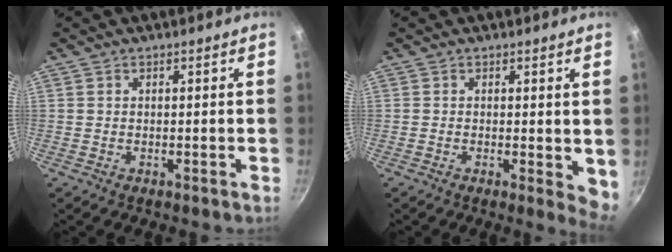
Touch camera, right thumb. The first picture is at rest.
{"total": 4.0, "force": [0.2, 1.8, 3.5], "torque": [-0.042, -0.010, 0.001]}